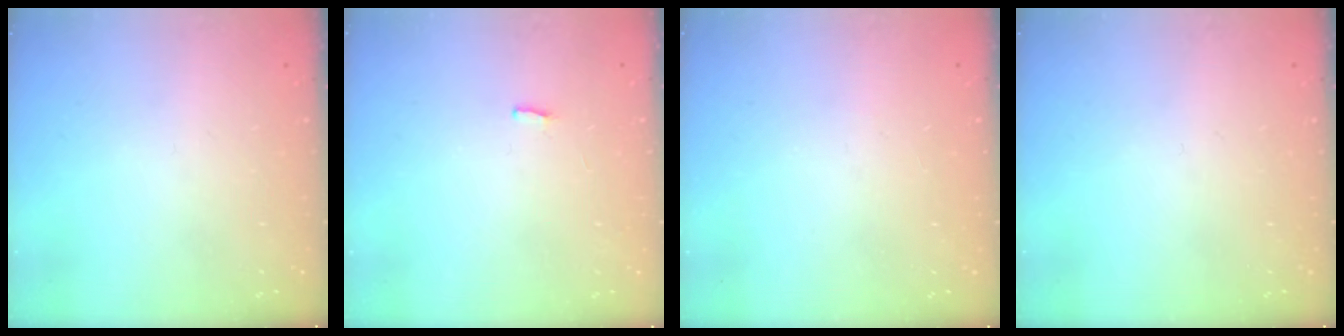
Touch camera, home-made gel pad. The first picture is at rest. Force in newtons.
{"total": 0.0}
{"total": 0.0}
{"total": 0.0}